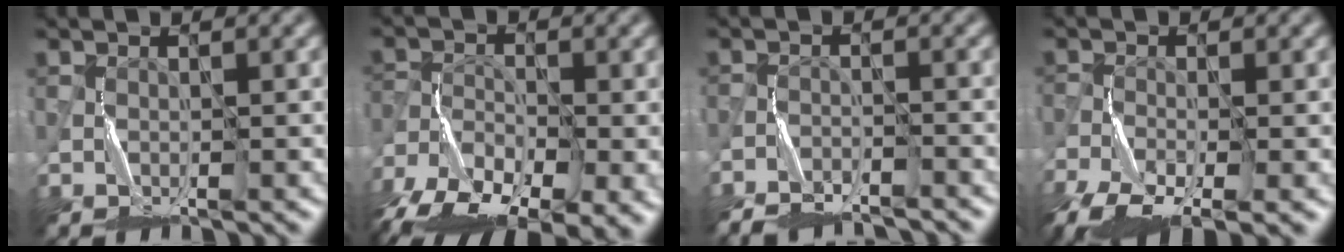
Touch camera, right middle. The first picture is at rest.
{"total": 10.8, "force": [-7.0, 4.6, 6.8], "torque": [-0.126, -0.022, -0.128]}
{"total": 6.5, "force": [-6.2, 1.4, 1.2], "torque": [-0.021, -0.006, -0.102]}
{"total": 8.4, "force": [-5.5, 3.0, 5.5], "torque": [-0.122, -0.033, -0.107]}